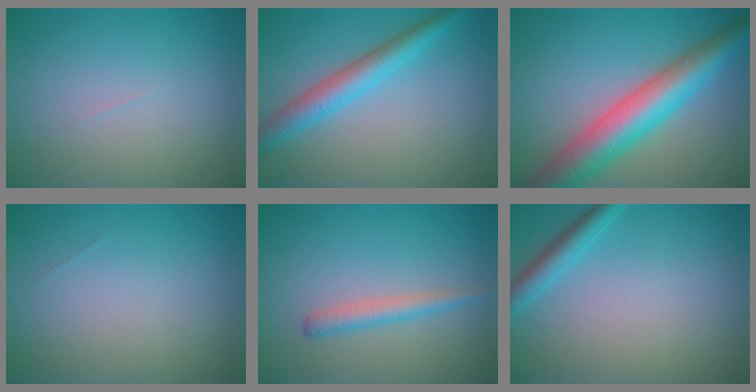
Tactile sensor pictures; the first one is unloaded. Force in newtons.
{"total": 4.0, "press": 4.0, "slide": 0.1}
{"total": 8.5, "press": 8.5, "slide": 0.3}
{"total": 0.0}
{"total": 1.9, "press": 1.9, "slide": 0.1}
{"total": 2.4, "press": 2.4, "slide": 0.1}